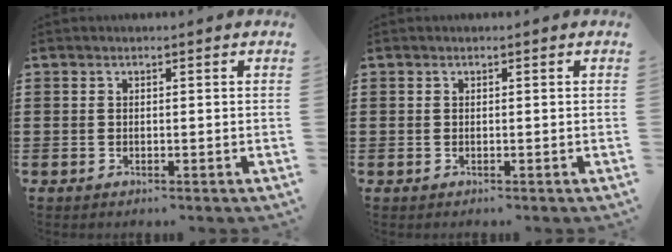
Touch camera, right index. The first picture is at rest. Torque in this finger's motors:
{"motor_torque": [2.14, 0.00, -1.05, -0.21]}